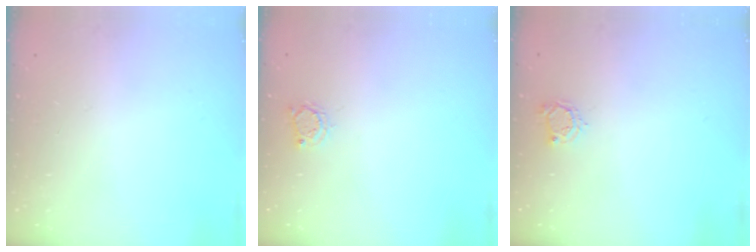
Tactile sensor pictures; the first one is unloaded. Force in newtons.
{"total": 2.9, "press": 2.8, "slide": 0.4}
{"total": 4.5, "press": 4.4, "slide": 0.4}